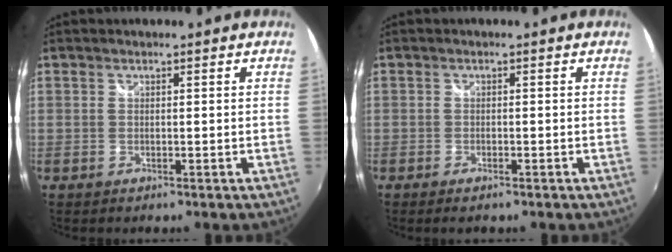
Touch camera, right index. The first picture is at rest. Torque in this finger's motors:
{"motor_torque": [0.15, 0.05, 0.10, 0.00]}